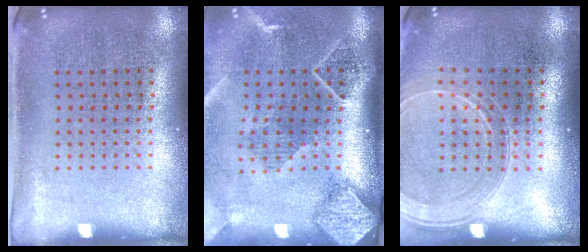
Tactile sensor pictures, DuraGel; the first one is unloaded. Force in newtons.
{"total": 2.7, "press": 2.0, "slide": 1.8}
{"total": 1.4, "press": 1.4, "slide": 0.3}